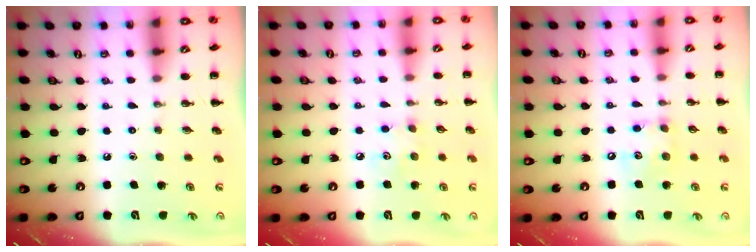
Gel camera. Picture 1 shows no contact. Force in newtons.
{"total": 3.7, "press": 3.5, "slide": 0.9}
{"total": 7.5, "press": 7.4, "slide": 0.9}